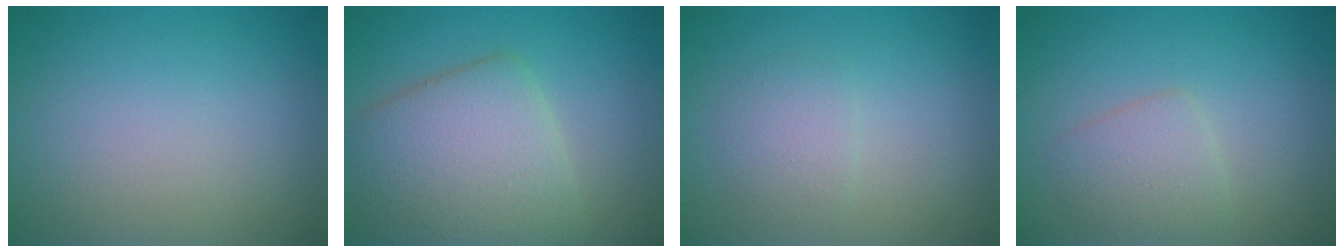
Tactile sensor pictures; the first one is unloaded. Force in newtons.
{"total": 7.0, "press": 7.0, "slide": 0.2}
{"total": 2.9, "press": 2.9, "slide": 0.2}
{"total": 2.2, "press": 2.2, "slide": 0.1}